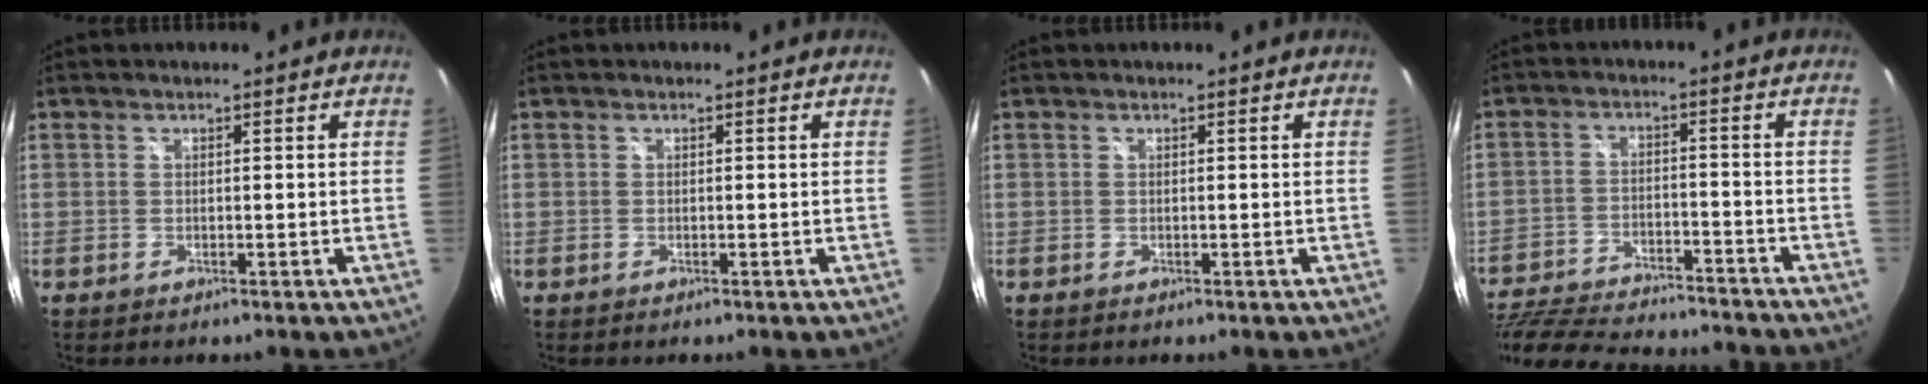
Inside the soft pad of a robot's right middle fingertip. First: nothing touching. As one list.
[{"total": 0.0}, {"total": 0.0}, {"total": 25.1, "force": [-21.4, 7.0, 11.2], "torque": [-0.241, -0.037, -0.317]}]